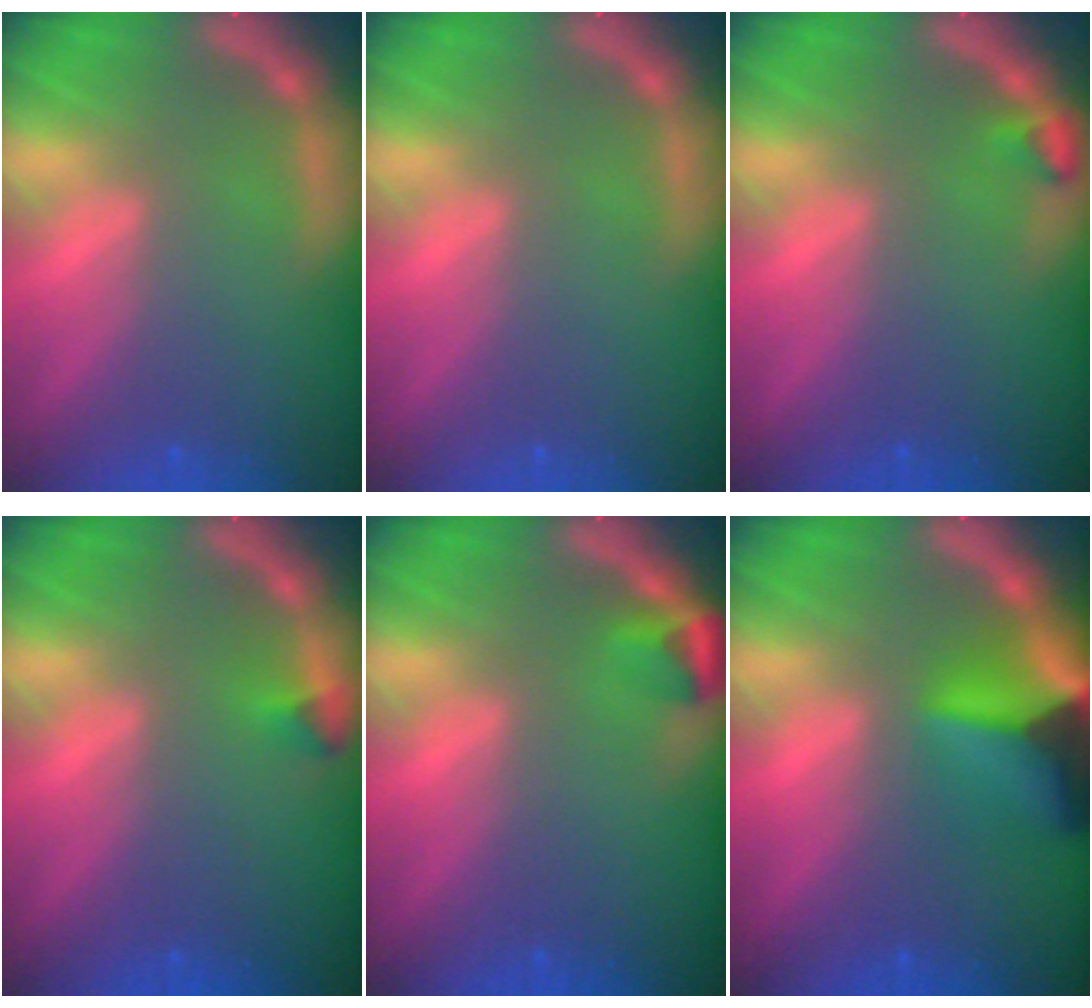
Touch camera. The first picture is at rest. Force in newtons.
{"total": 0.0}
{"total": 0.9}
{"total": 0.9}
{"total": 1.9}
{"total": 8.4}